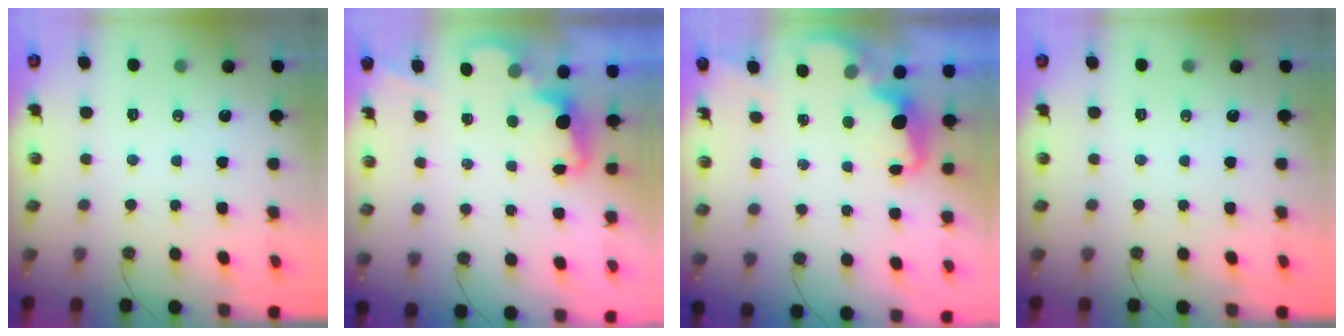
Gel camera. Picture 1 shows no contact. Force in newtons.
{"total": 2.3, "press": 2.3, "slide": 0.5}
{"total": 2.1, "press": 2.1, "slide": 0.6}
{"total": 0.0}